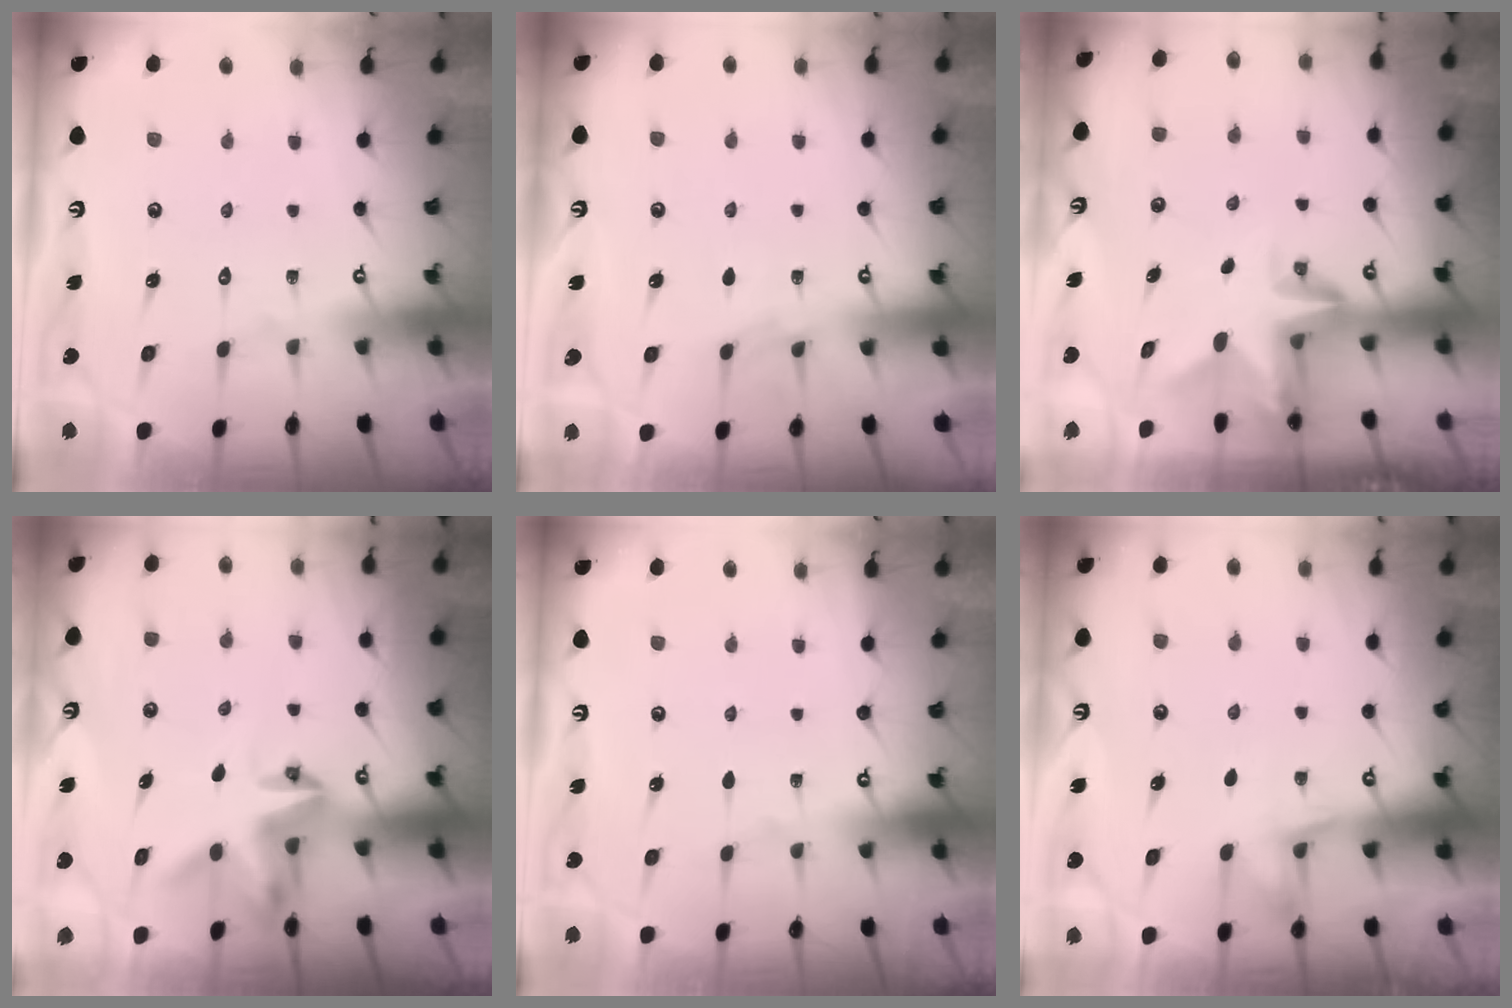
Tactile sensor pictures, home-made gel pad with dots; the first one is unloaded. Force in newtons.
{"total": 2.8, "press": 2.7, "slide": 0.4}
{"total": 3.5, "press": 3.4, "slide": 0.3}
{"total": 4.1, "press": 4.1, "slide": 0.2}
{"total": 0.0}
{"total": 3.4, "press": 3.4, "slide": 0.5}